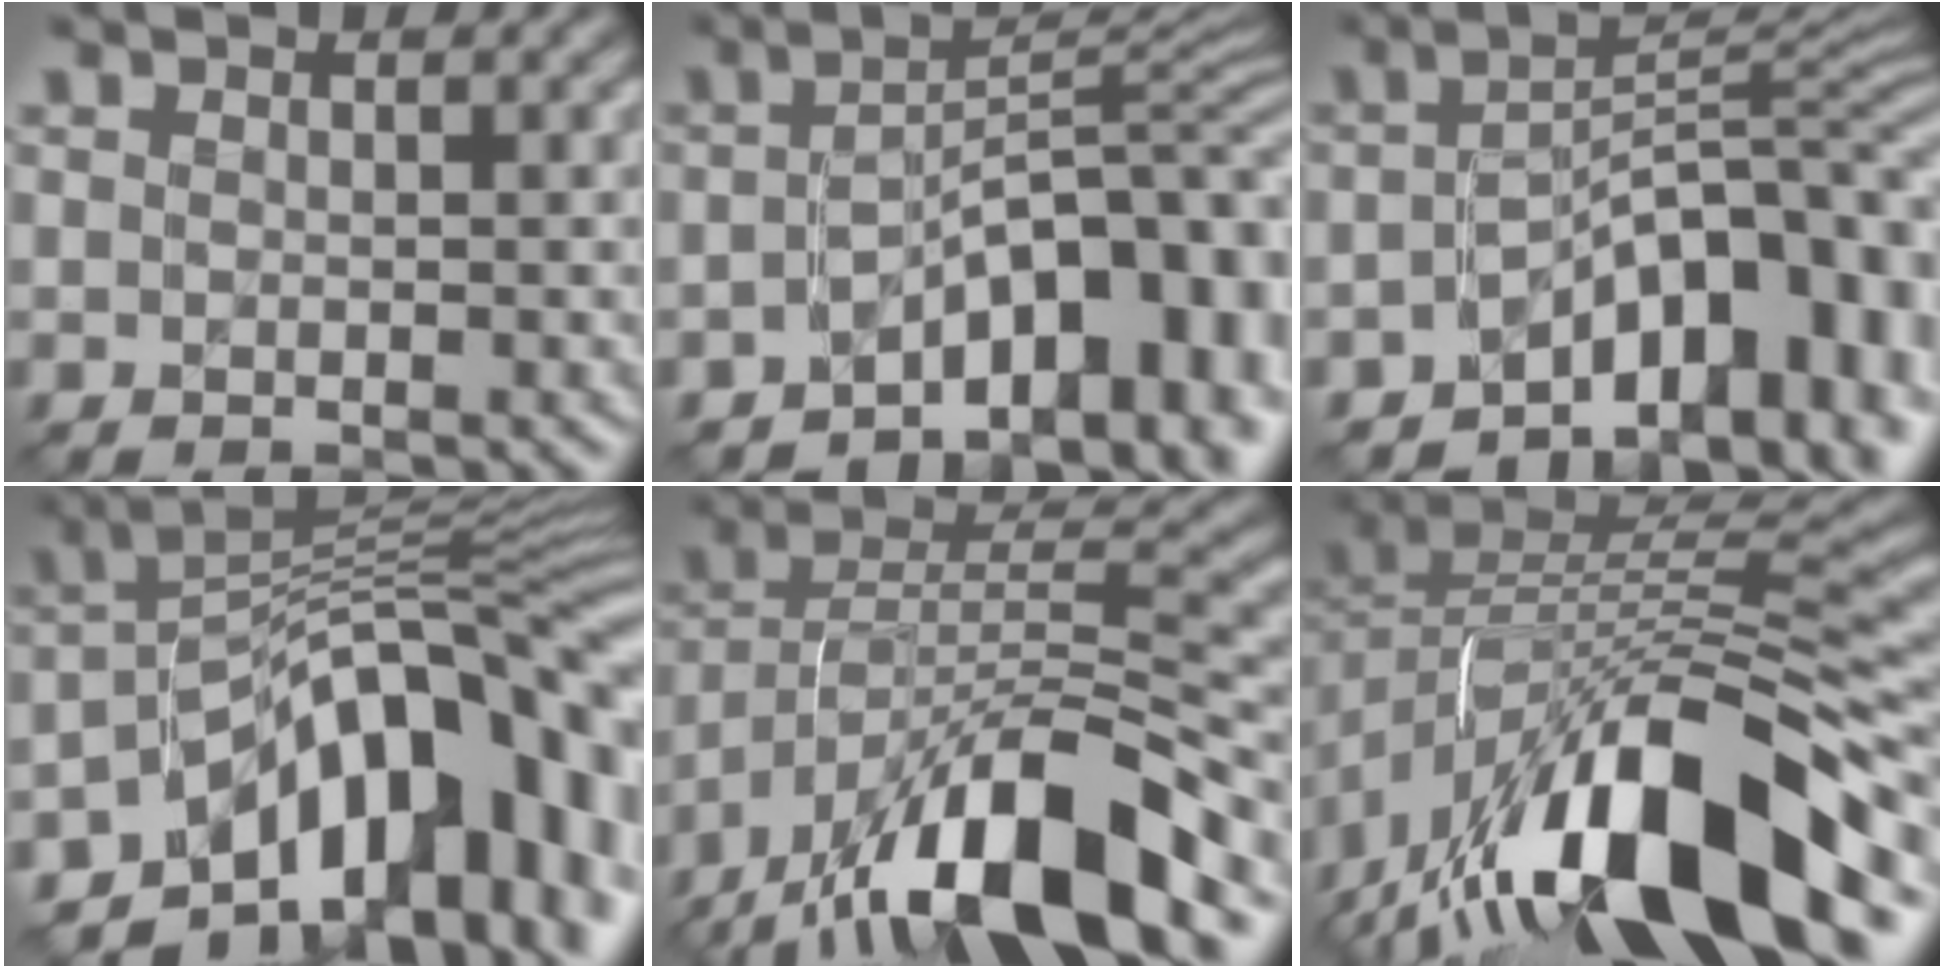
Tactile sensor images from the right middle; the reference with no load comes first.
{"total": 10.8, "force": [-5.0, 4.5, 8.4], "torque": [-0.092, 0.006, -0.080]}
{"total": 11.8, "force": [-5.5, 5.3, 9.0], "torque": [-0.100, 0.002, -0.085]}
{"total": 15.5, "force": [-6.6, 7.3, 12.0], "torque": [-0.137, 0.034, -0.113]}
{"total": 14.2, "force": [-9.6, 4.1, 9.5], "torque": [-0.156, 0.017, -0.179]}
{"total": 16.1, "force": [-8.2, 6.5, 12.3], "torque": [-0.215, 0.011, -0.146]}